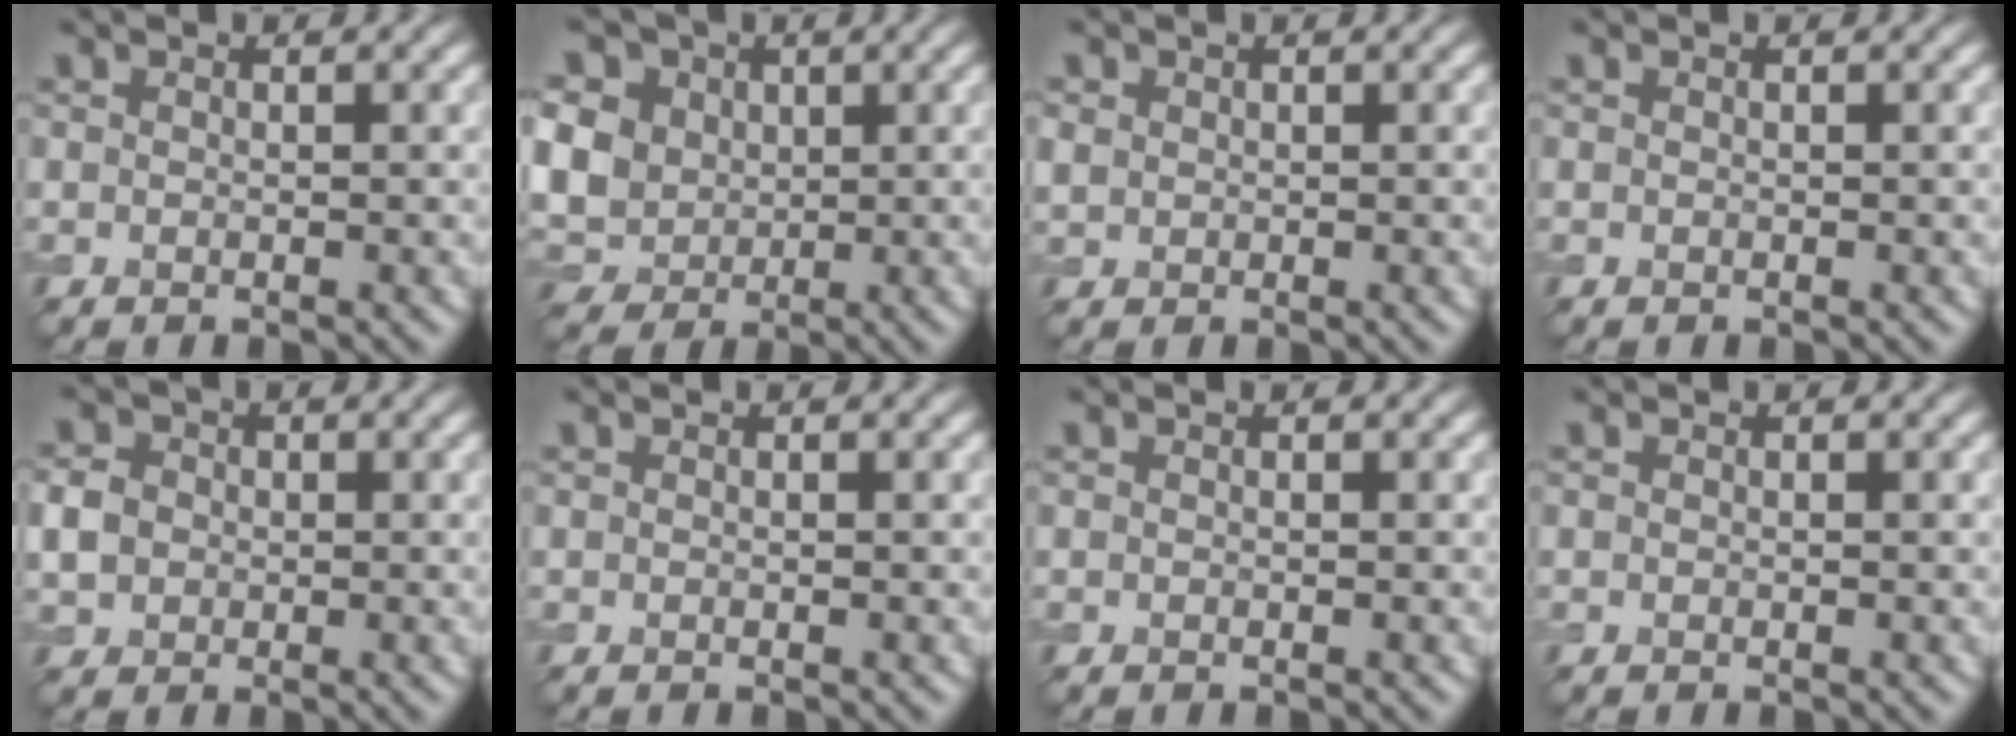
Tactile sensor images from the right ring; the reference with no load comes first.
{"total": 12.6, "force": [3.6, 10.5, 6.0], "torque": [-0.160, 0.018, 0.051]}
{"total": 0.6, "force": [0.3, 0.6, 0.0], "torque": [0.001, -0.001, 0.007]}
{"total": 0.0}
{"total": 2.3, "force": [-0.1, 2.1, 1.0], "torque": [-0.021, 0.001, -0.005]}
{"total": 0.0}
{"total": 0.0}
{"total": 0.0}